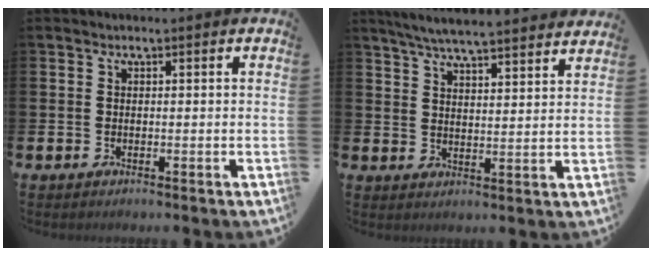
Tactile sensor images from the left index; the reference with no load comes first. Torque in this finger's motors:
{"motor_torque": [0.87, -1.27, 0.67, 0.21]}